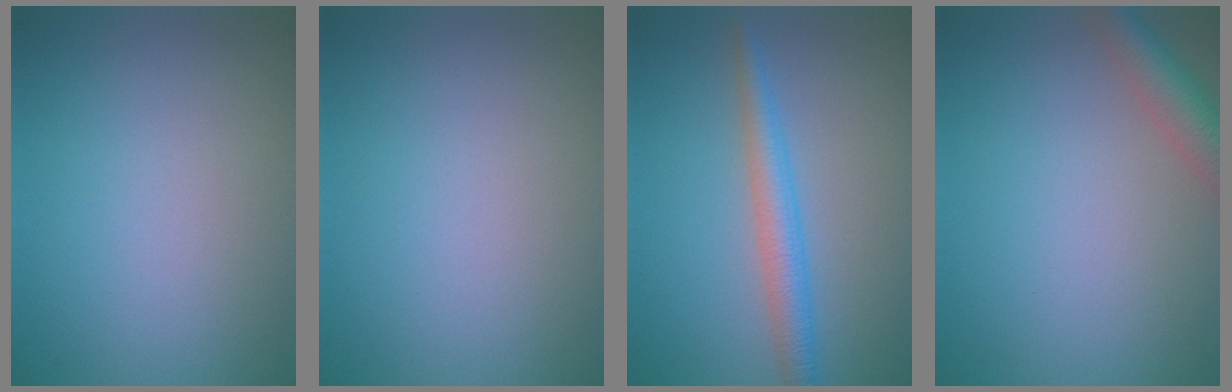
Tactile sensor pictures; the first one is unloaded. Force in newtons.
{"total": 0.0}
{"total": 3.2, "press": 3.2, "slide": 0.1}
{"total": 3.8, "press": 3.8, "slide": 0.2}